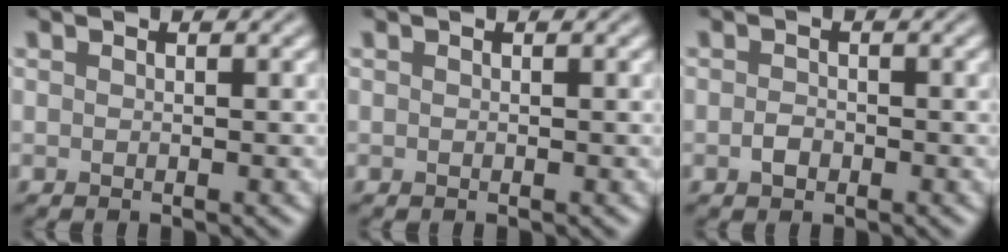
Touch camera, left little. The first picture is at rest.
{"total": 0.0}
{"total": 1.3, "force": [-0.6, 0.9, 0.7], "torque": [-0.014, 0.000, -0.016]}